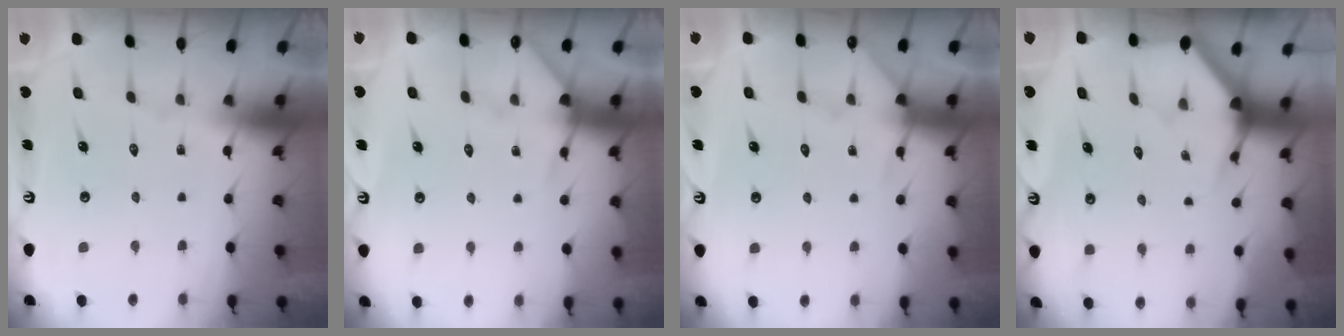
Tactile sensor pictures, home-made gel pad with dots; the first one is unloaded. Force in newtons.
{"total": 5.2, "press": 5.2, "slide": 0.5}
{"total": 5.9, "press": 5.9, "slide": 0.8}
{"total": 3.5, "press": 3.4, "slide": 0.2}